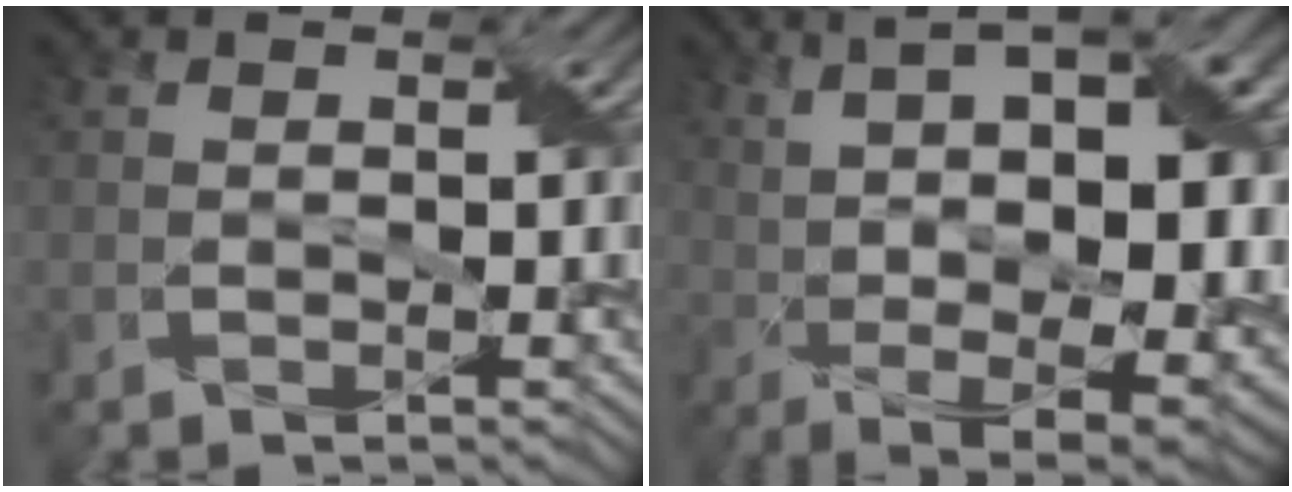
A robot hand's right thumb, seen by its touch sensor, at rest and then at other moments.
{"total": 17.1, "force": [3.8, 6.1, 15.5], "torque": [-0.231, 0.024, 0.077]}